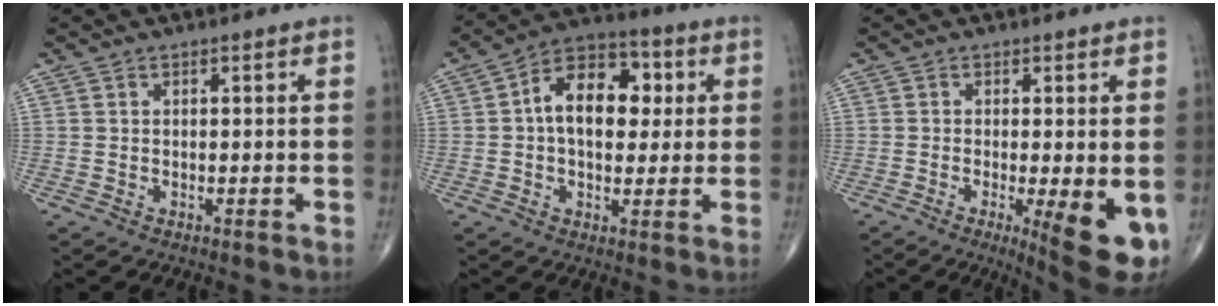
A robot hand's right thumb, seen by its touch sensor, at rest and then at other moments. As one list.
[{"total": 13.7, "force": [2.0, 8.7, 10.4], "torque": [-0.127, 0.020, 0.021]}, {"total": 9.4, "force": [-2.6, 2.2, 8.7], "torque": [-0.122, -0.021, -0.035]}]